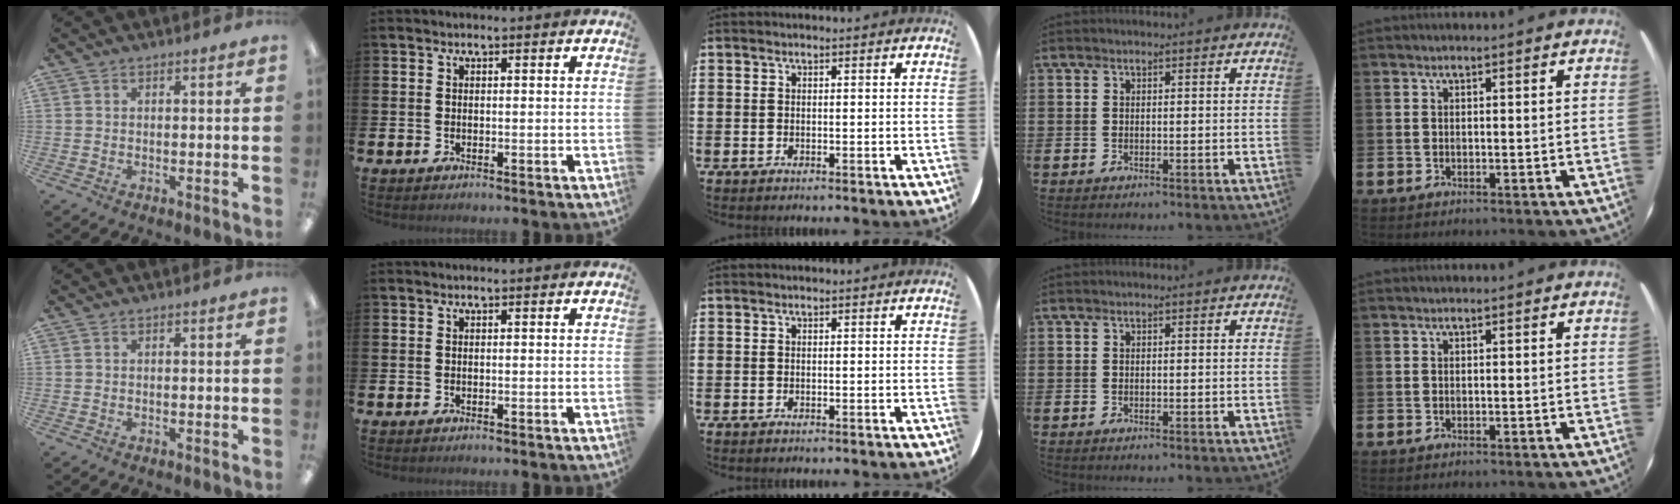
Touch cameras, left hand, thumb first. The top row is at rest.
{}